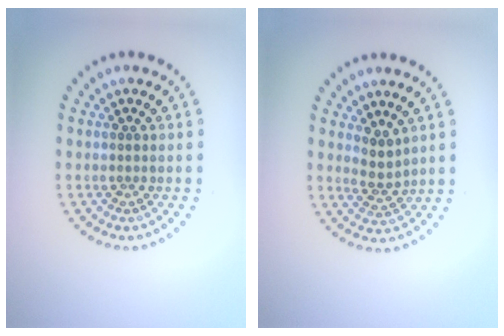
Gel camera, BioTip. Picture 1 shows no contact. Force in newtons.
{"total": 2.1, "press": 1.6, "slide": 1.4}